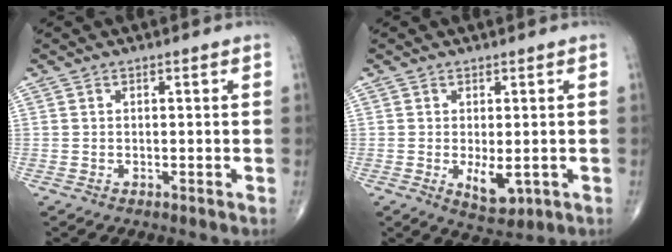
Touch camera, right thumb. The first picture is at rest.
{"total": 4.8, "force": [-0.9, 2.3, 4.2], "torque": [-0.056, -0.012, -0.003]}